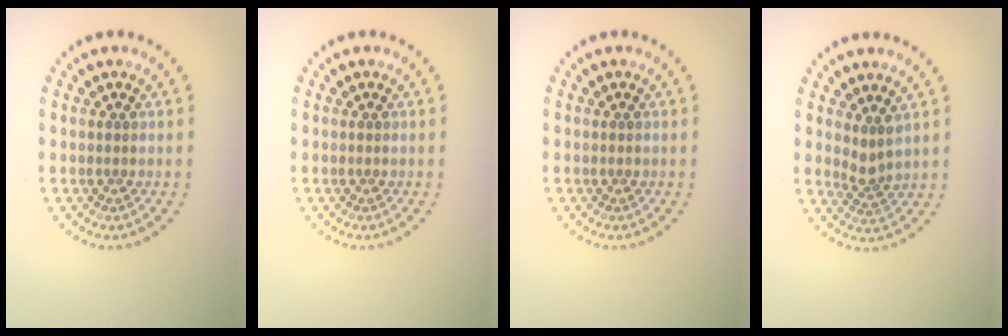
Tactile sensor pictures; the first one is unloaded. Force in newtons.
{"total": 0.0}
{"total": 0.0}
{"total": 1.9, "press": 1.5, "slide": 1.3}